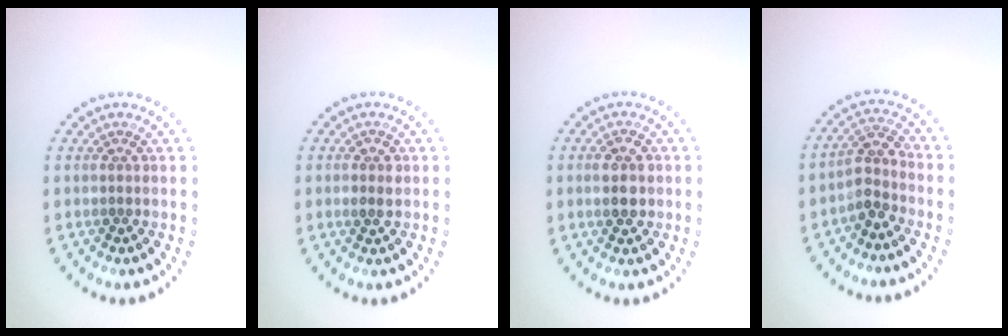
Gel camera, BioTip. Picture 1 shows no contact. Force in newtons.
{"total": 1.5, "press": 1.5, "slide": 0.0}
{"total": 3.3, "press": 3.3, "slide": 0.1}
{"total": 2.6, "press": 2.0, "slide": 1.7}